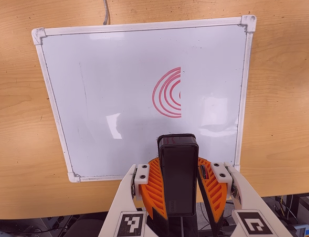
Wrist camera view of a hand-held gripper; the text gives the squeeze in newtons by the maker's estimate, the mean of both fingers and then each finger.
{"total": 10.2, "left": 10.2, "right": 10.2}